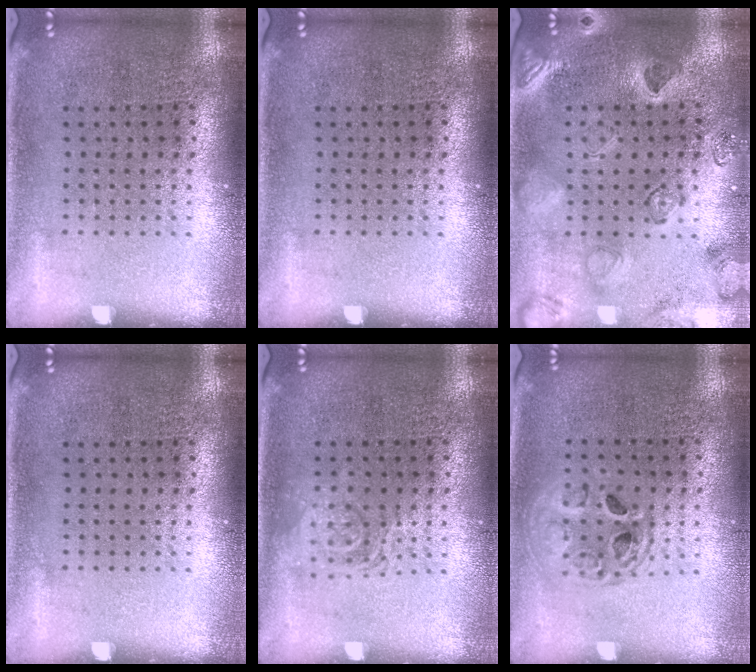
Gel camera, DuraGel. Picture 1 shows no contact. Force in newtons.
{"total": 0.0}
{"total": 2.3, "press": 2.2, "slide": 0.8}
{"total": 0.0}
{"total": 1.1, "press": 1.1, "slide": 0.3}
{"total": 1.5, "press": 1.3, "slide": 0.7}